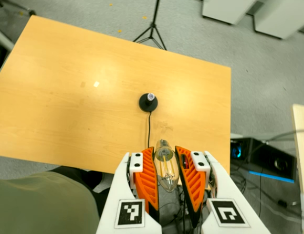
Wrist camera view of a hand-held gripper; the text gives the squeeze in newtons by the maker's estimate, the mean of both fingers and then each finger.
{"total": 22.3, "left": 23.6, "right": 21.0}